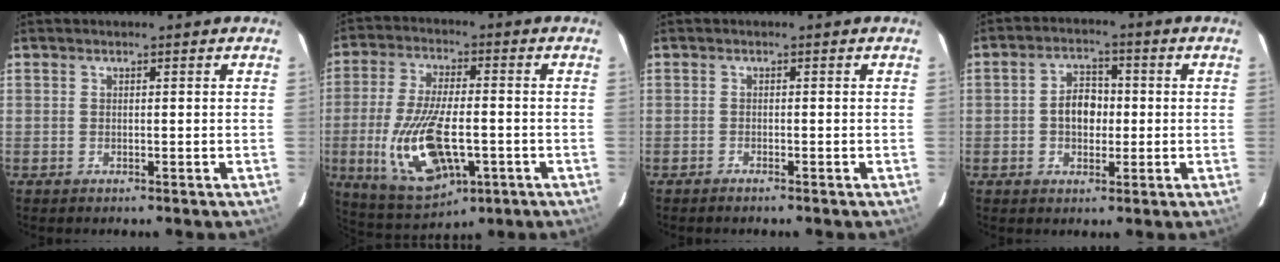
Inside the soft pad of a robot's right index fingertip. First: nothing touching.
{"total": 17.0, "force": [-4.3, 7.4, 14.7], "torque": [-0.307, -0.022, -0.063]}
{"total": 0.8, "force": [-0.8, 0.1, 0.2], "torque": [-0.009, 0.000, -0.016]}
{"total": 5.8, "force": [-0.4, 4.1, 4.0], "torque": [-0.069, 0.018, -0.003]}